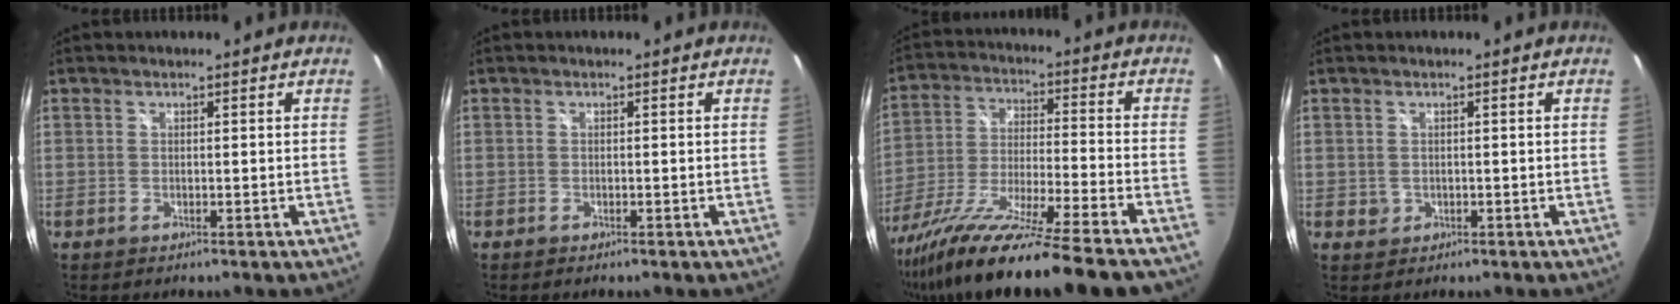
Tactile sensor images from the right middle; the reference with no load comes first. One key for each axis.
{"total": 0.7, "fx": 0.5, "fy": -0.4, "fz": 0.3, "tx": -0.003, "ty": 0.007, "tz": 0.007}
{"total": 22.6, "fx": -18.4, "fy": -1.9, "fz": 13.0, "tx": -0.228, "ty": -0.070, "tz": -0.312}
{"total": 1.5, "fx": 0.0, "fy": 1.5, "fz": 0.4, "tx": -0.003, "ty": 0.000, "tz": 0.000}